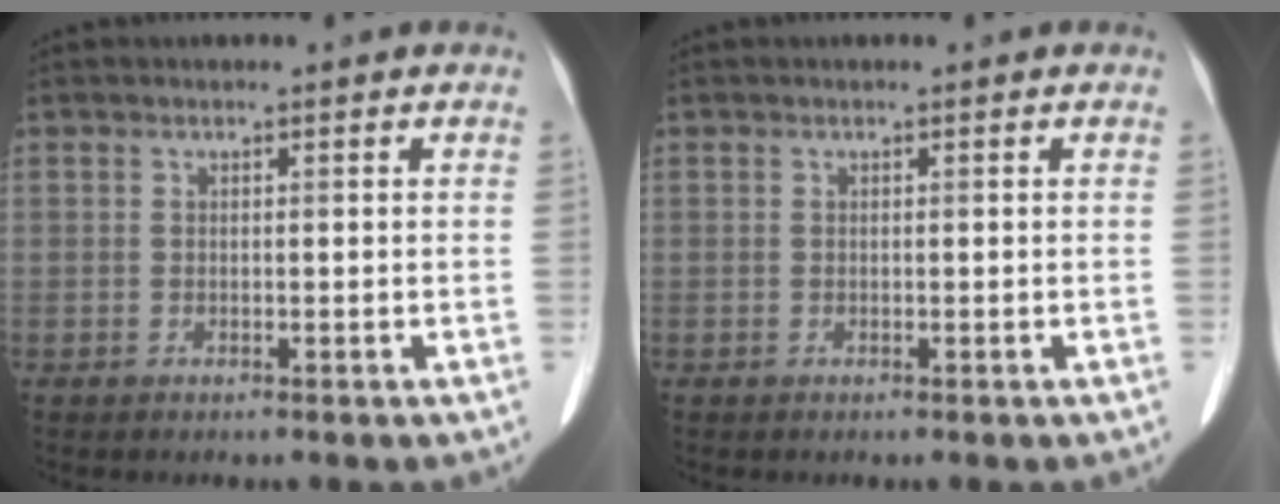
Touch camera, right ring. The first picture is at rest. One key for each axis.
{"total": 0.0}